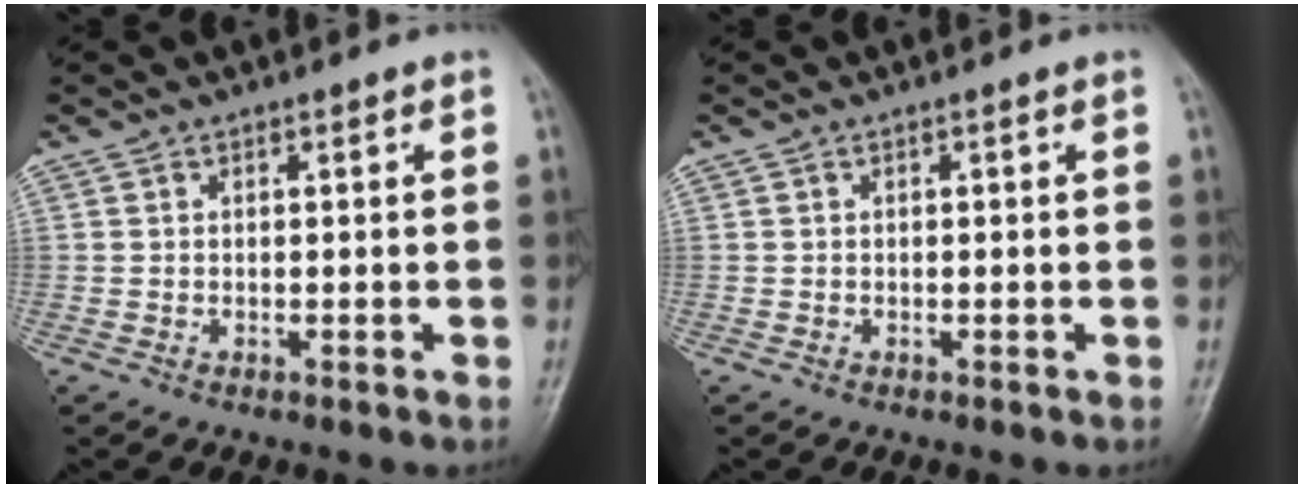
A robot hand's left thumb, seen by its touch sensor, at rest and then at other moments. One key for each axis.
{"total": 0.0}